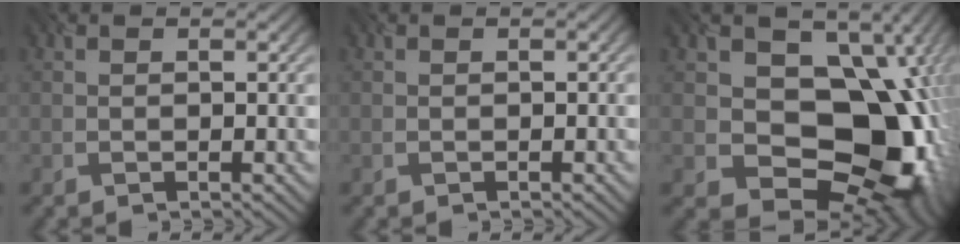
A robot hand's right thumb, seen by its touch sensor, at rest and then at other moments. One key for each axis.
{"total": 0.0}
{"total": 17.4, "fx": -0.4, "fy": 13.3, "fz": 11.2, "tx": -0.149, "ty": -0.029, "tz": 0.028}